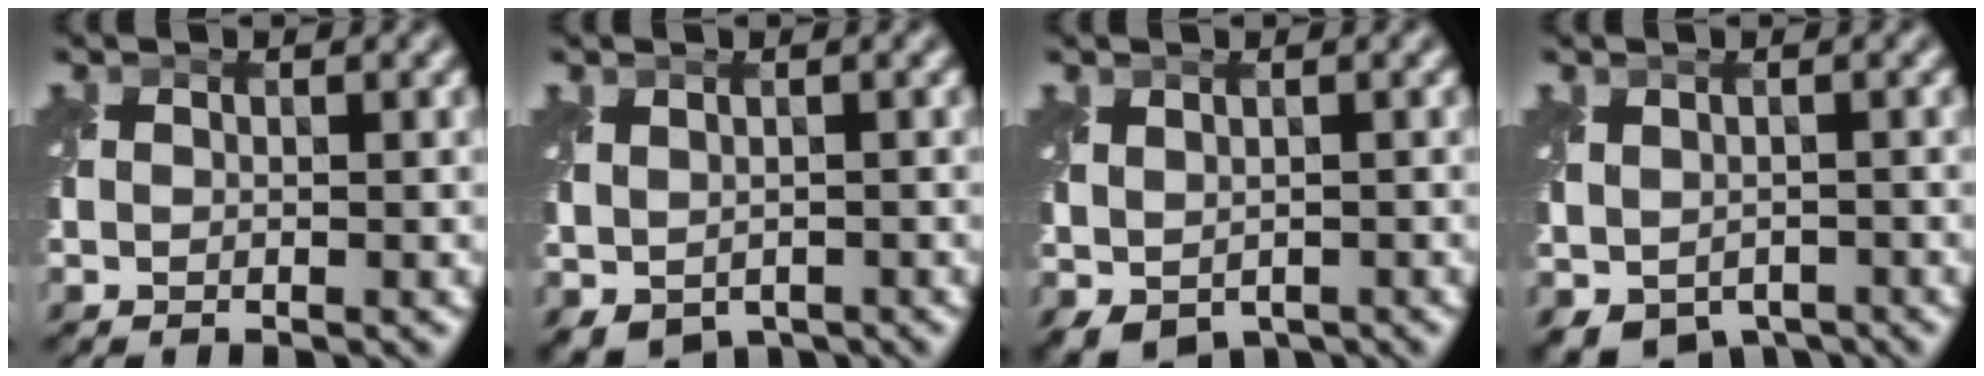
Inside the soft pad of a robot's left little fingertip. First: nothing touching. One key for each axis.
{"total": 2.1, "fx": -0.5, "fy": 1.7, "fz": 1.3, "tx": -0.027, "ty": -0.002, "tz": 0.002}
{"total": 2.3, "fx": -0.4, "fy": 1.7, "fz": 1.4, "tx": -0.030, "ty": 0.000, "tz": 0.003}
{"total": 3.4, "fx": -1.4, "fy": 2.6, "fz": 1.7, "tx": -0.028, "ty": -0.009, "tz": -0.008}